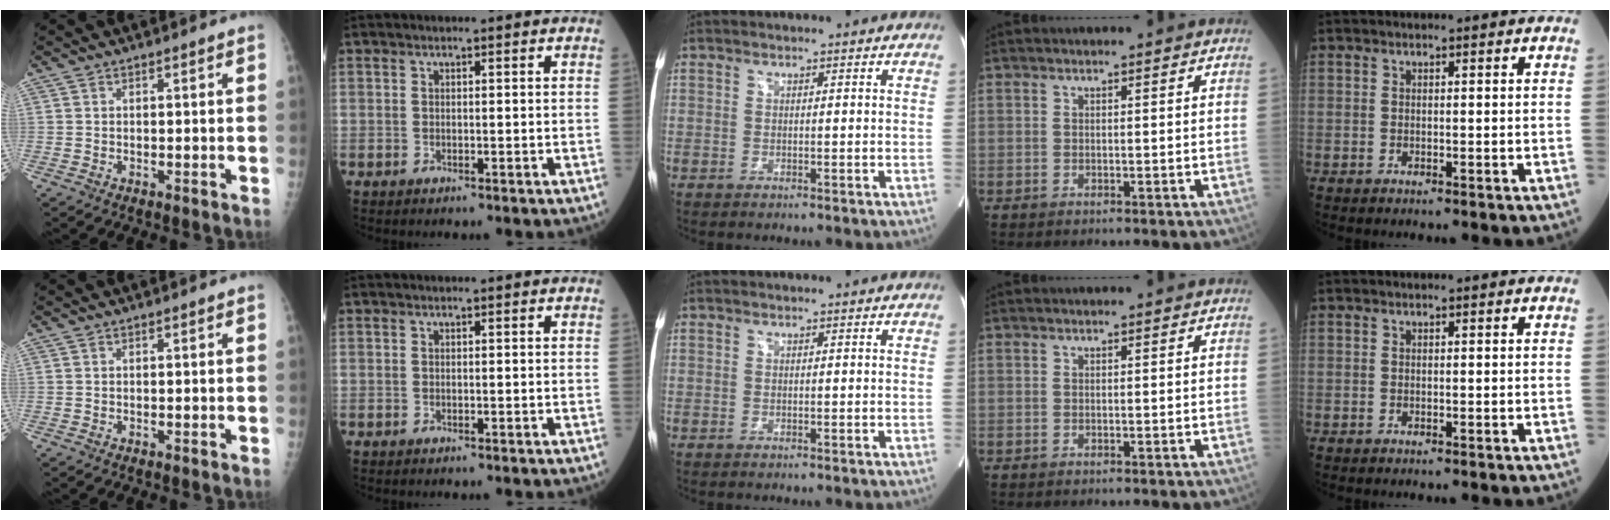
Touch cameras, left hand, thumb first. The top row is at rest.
{}